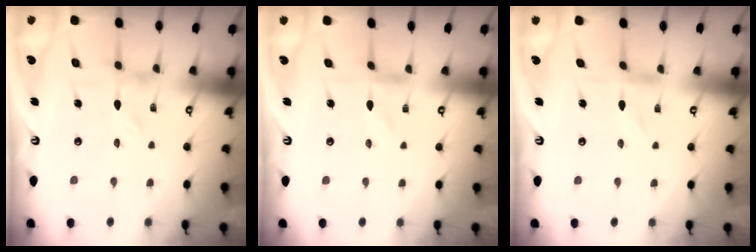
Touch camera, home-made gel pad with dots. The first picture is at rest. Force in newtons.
{"total": 0.0}
{"total": 0.0}